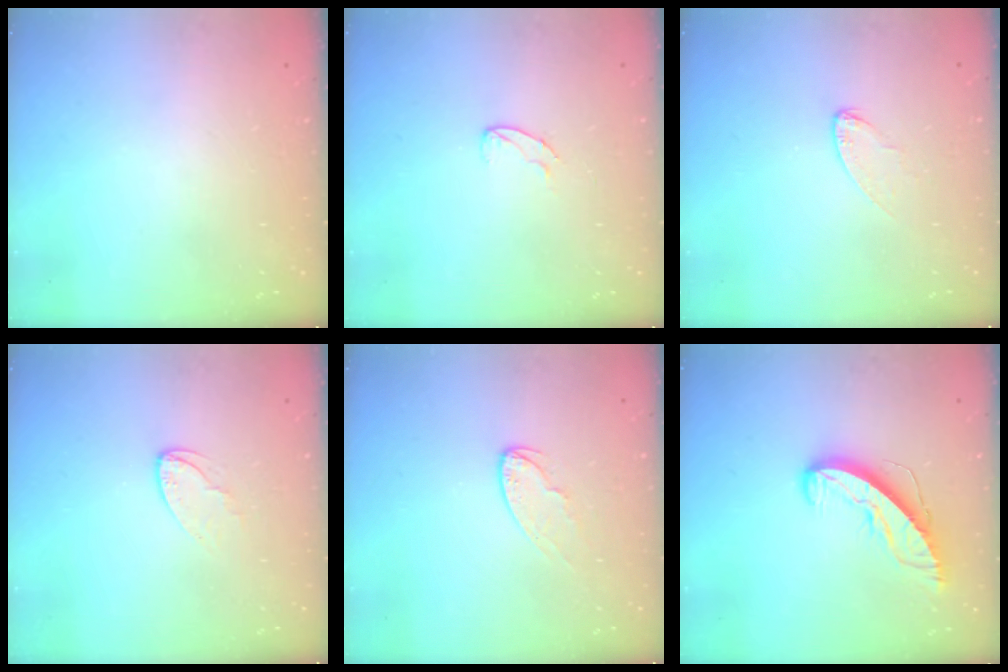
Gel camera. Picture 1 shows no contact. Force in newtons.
{"total": 5.0, "press": 5.0, "slide": 0.5}
{"total": 3.7, "press": 3.7, "slide": 0.3}
{"total": 3.3, "press": 3.3, "slide": 0.2}
{"total": 6.3, "press": 6.3, "slide": 0.4}
{"total": 9.4, "press": 9.4, "slide": 0.4}